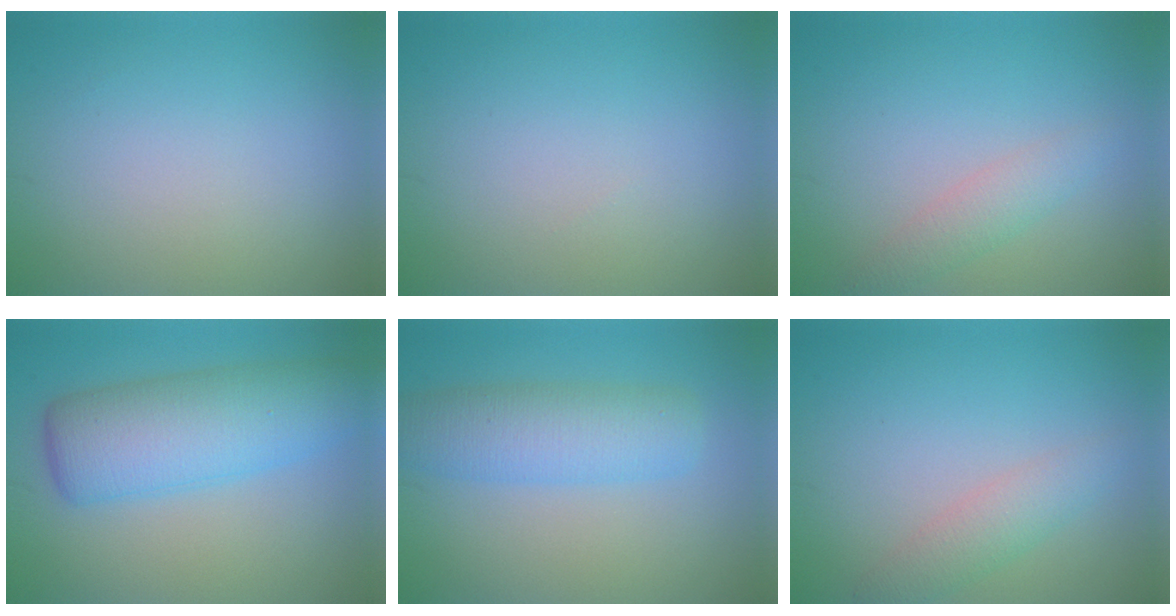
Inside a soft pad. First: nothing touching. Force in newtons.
{"total": 0.0}
{"total": 2.2, "press": 2.2, "slide": 0.1}
{"total": 8.2, "press": 8.2, "slide": 0.2}
{"total": 5.6, "press": 5.6, "slide": 0.1}
{"total": 2.6, "press": 2.6, "slide": 0.1}